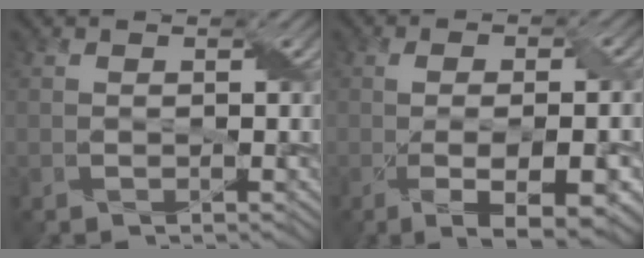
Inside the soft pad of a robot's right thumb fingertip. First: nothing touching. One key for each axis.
{"total": 8.8, "fx": -2.6, "fy": 2.9, "fz": 7.9, "tx": -0.126, "ty": -0.010, "tz": -0.018}